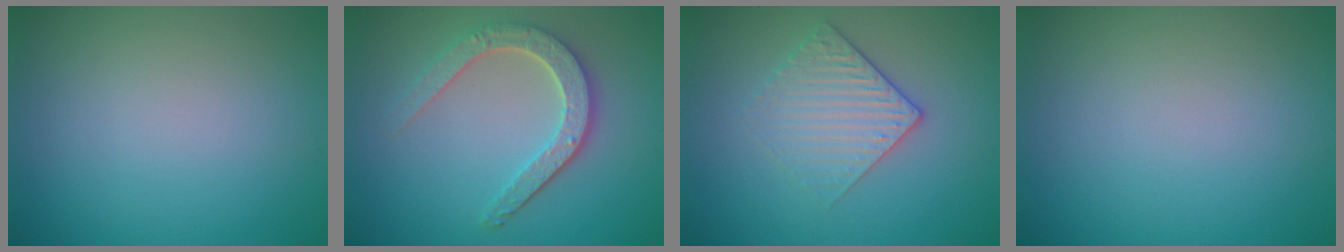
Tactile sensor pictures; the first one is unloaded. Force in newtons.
{"total": 4.5, "press": 3.6, "slide": 2.7}
{"total": 2.9, "press": 2.6, "slide": 1.4}
{"total": 0.0}